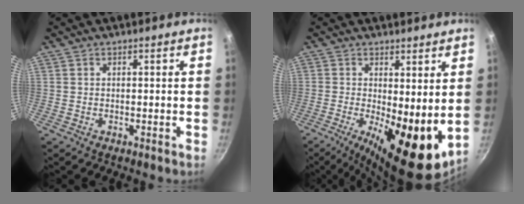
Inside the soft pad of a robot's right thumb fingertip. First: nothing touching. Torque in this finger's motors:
{"motor_torque": [-0.51, 1.42, 0.68, -0.26, 0.39]}